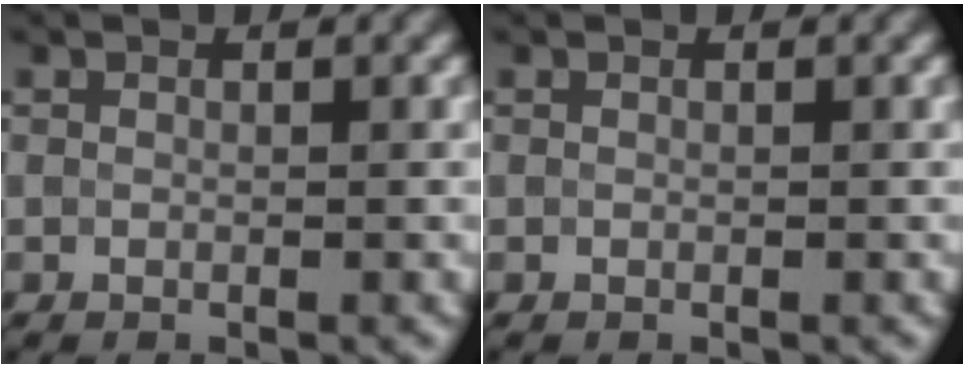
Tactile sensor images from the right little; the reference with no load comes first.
{"total": 0.0}